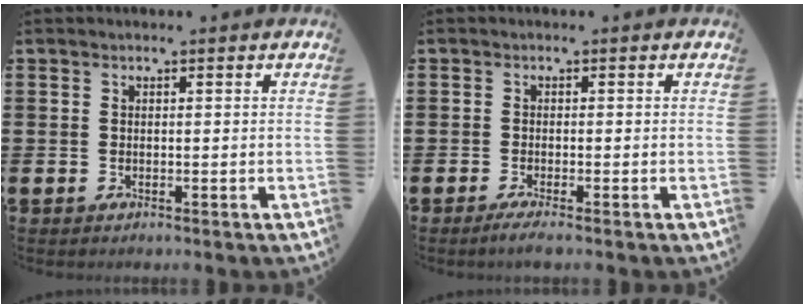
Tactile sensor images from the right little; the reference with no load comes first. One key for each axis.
{"total": 1.3, "fx": -0.7, "fy": 0.1, "fz": 1.0, "tx": -0.016, "ty": -0.003, "tz": -0.013}